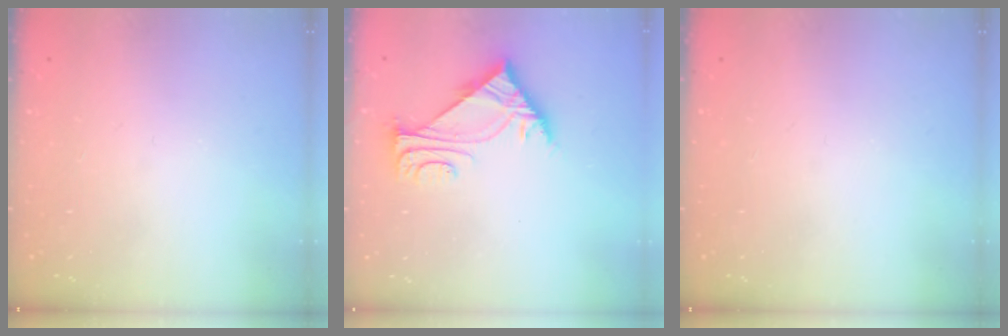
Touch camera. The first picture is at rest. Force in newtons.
{"total": 6.0, "press": 6.0, "slide": 0.5}
{"total": 0.0}